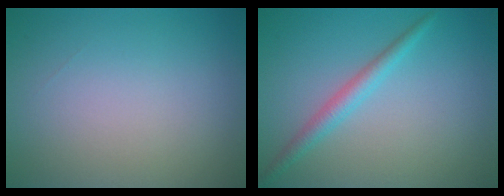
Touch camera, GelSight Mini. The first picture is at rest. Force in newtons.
{"total": 2.1, "press": 2.1, "slide": 0.1}